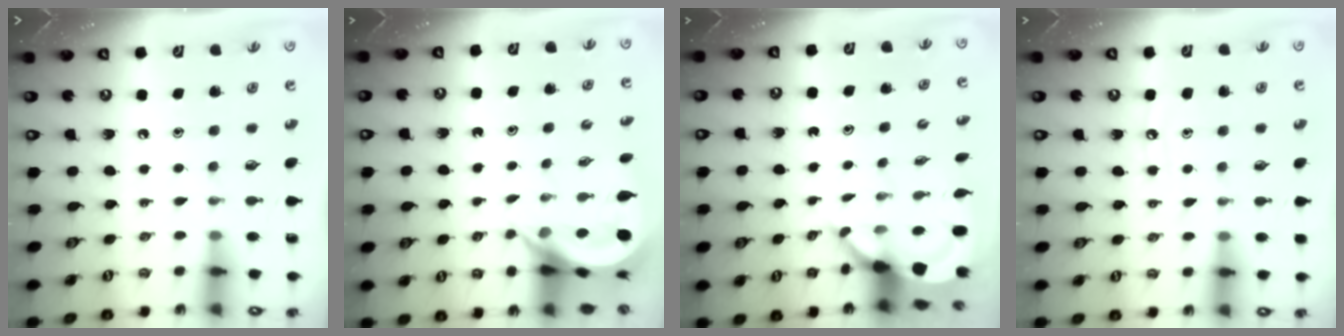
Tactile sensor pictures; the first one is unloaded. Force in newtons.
{"total": 5.8, "press": 5.8, "slide": 0.3}
{"total": 5.5, "press": 5.5, "slide": 0.7}
{"total": 5.5, "press": 5.5, "slide": 0.7}